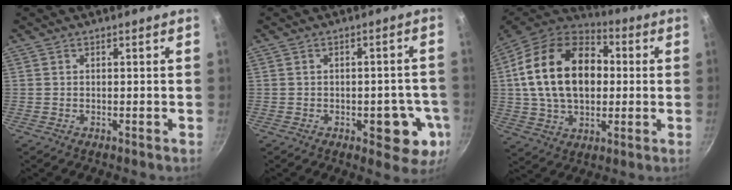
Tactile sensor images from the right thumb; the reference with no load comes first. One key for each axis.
{"total": 9.0, "fx": -2.7, "fy": 4.5, "fz": 7.3, "tx": -0.052, "ty": 0.007, "tz": -0.030}
{"total": 23.2, "fx": 2.7, "fy": 15.6, "fz": 17.0, "tx": -0.275, "ty": 0.027, "tz": 0.039}